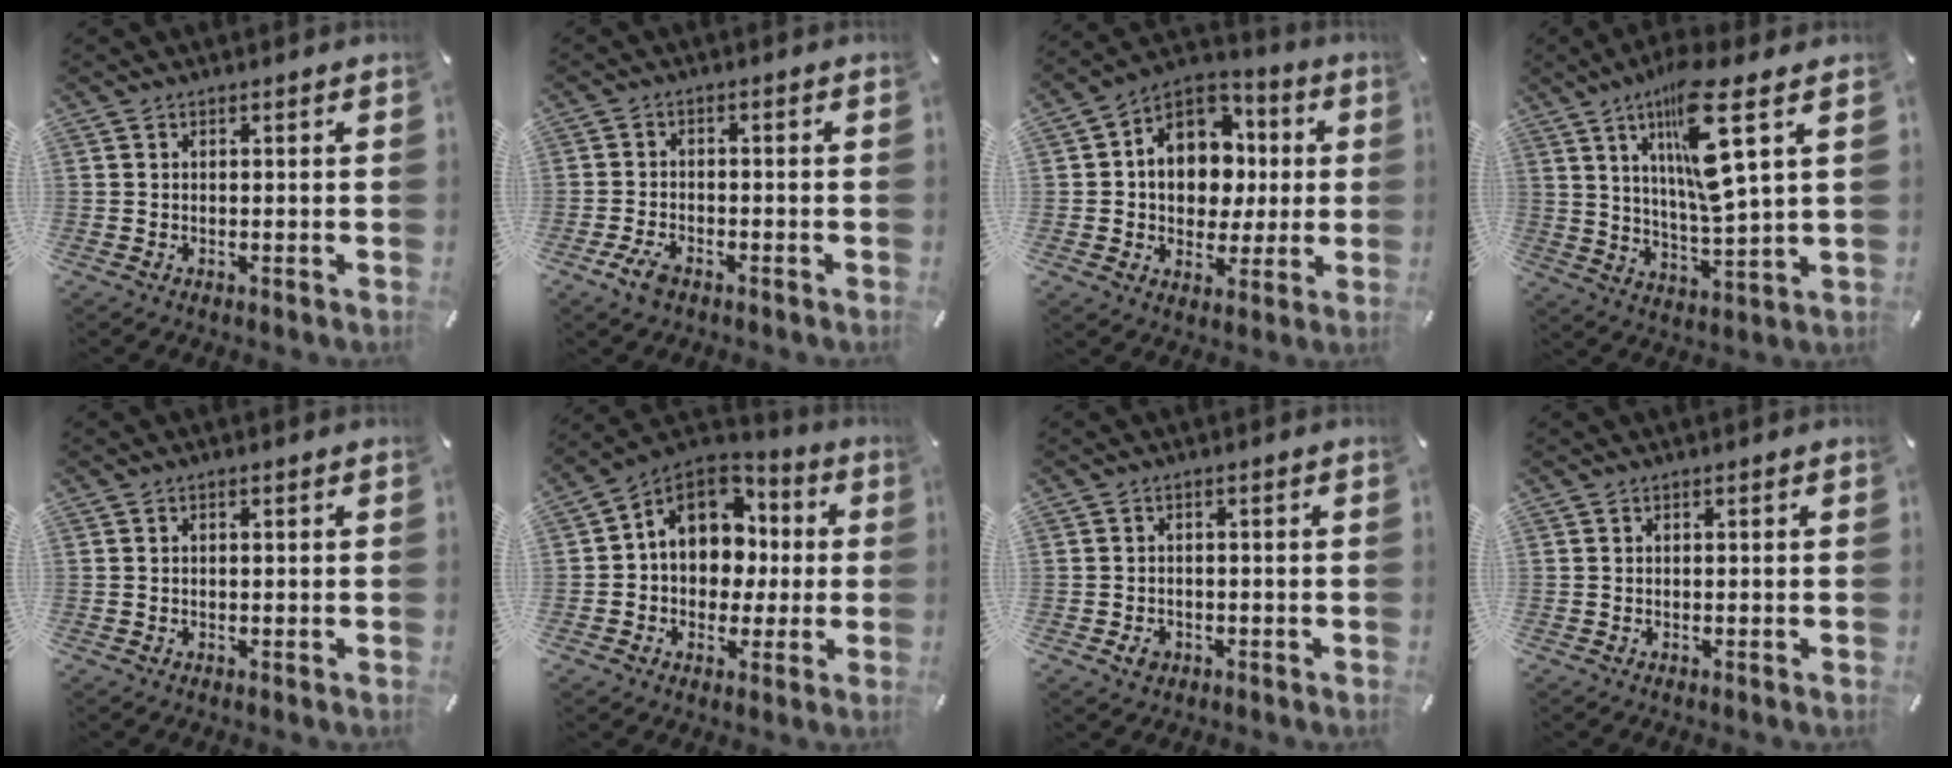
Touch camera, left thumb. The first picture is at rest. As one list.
[{"total": 4.1, "force": [-2.6, 2.1, 2.4], "torque": [-0.065, 0.005, -0.054]}, {"total": 12.8, "force": [1.2, 11.1, 6.3], "torque": [-0.110, -0.008, 0.026]}, {"total": 15.6, "force": [7.7, 3.0, 13.3], "torque": [-0.242, -0.035, 0.118]}, {"total": 0.6, "force": [0.1, 0.4, 0.4], "torque": [-0.008, 0.001, 0.001]}, {"total": 12.9, "force": [2.4, 11.0, 6.3], "torque": [-0.126, -0.003, 0.048]}, {"total": 2.4, "force": [-1.0, 1.9, 1.1], "torque": [-0.019, 0.005, -0.019]}, {"total": 0.0}]